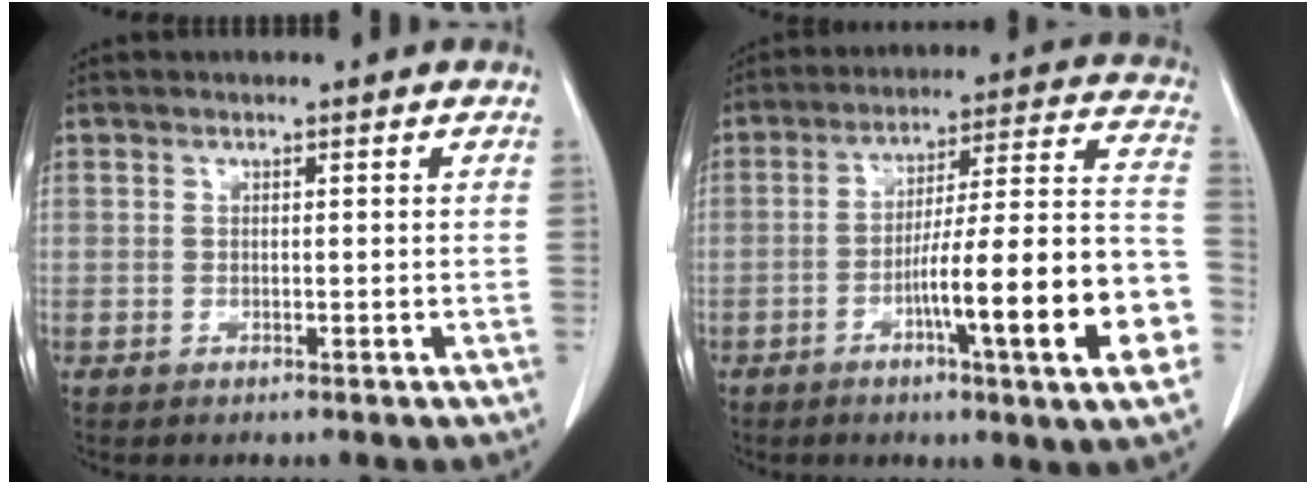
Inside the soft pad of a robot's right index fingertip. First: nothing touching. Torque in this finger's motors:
{"motor_torque": [2.14, 0.00, 1.05, 0.21]}